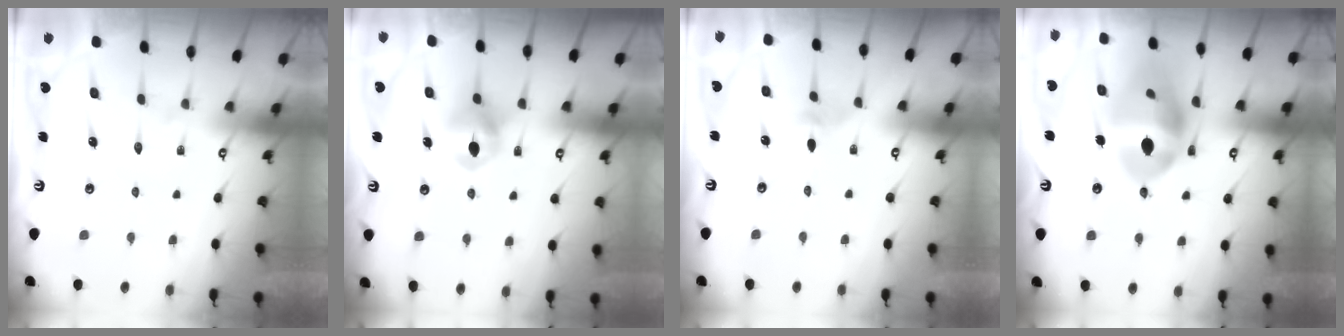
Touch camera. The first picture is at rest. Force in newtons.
{"total": 7.5, "press": 7.4, "slide": 0.5}
{"total": 2.7, "press": 2.6, "slide": 0.9}
{"total": 17.7, "press": 17.6, "slide": 1.8}